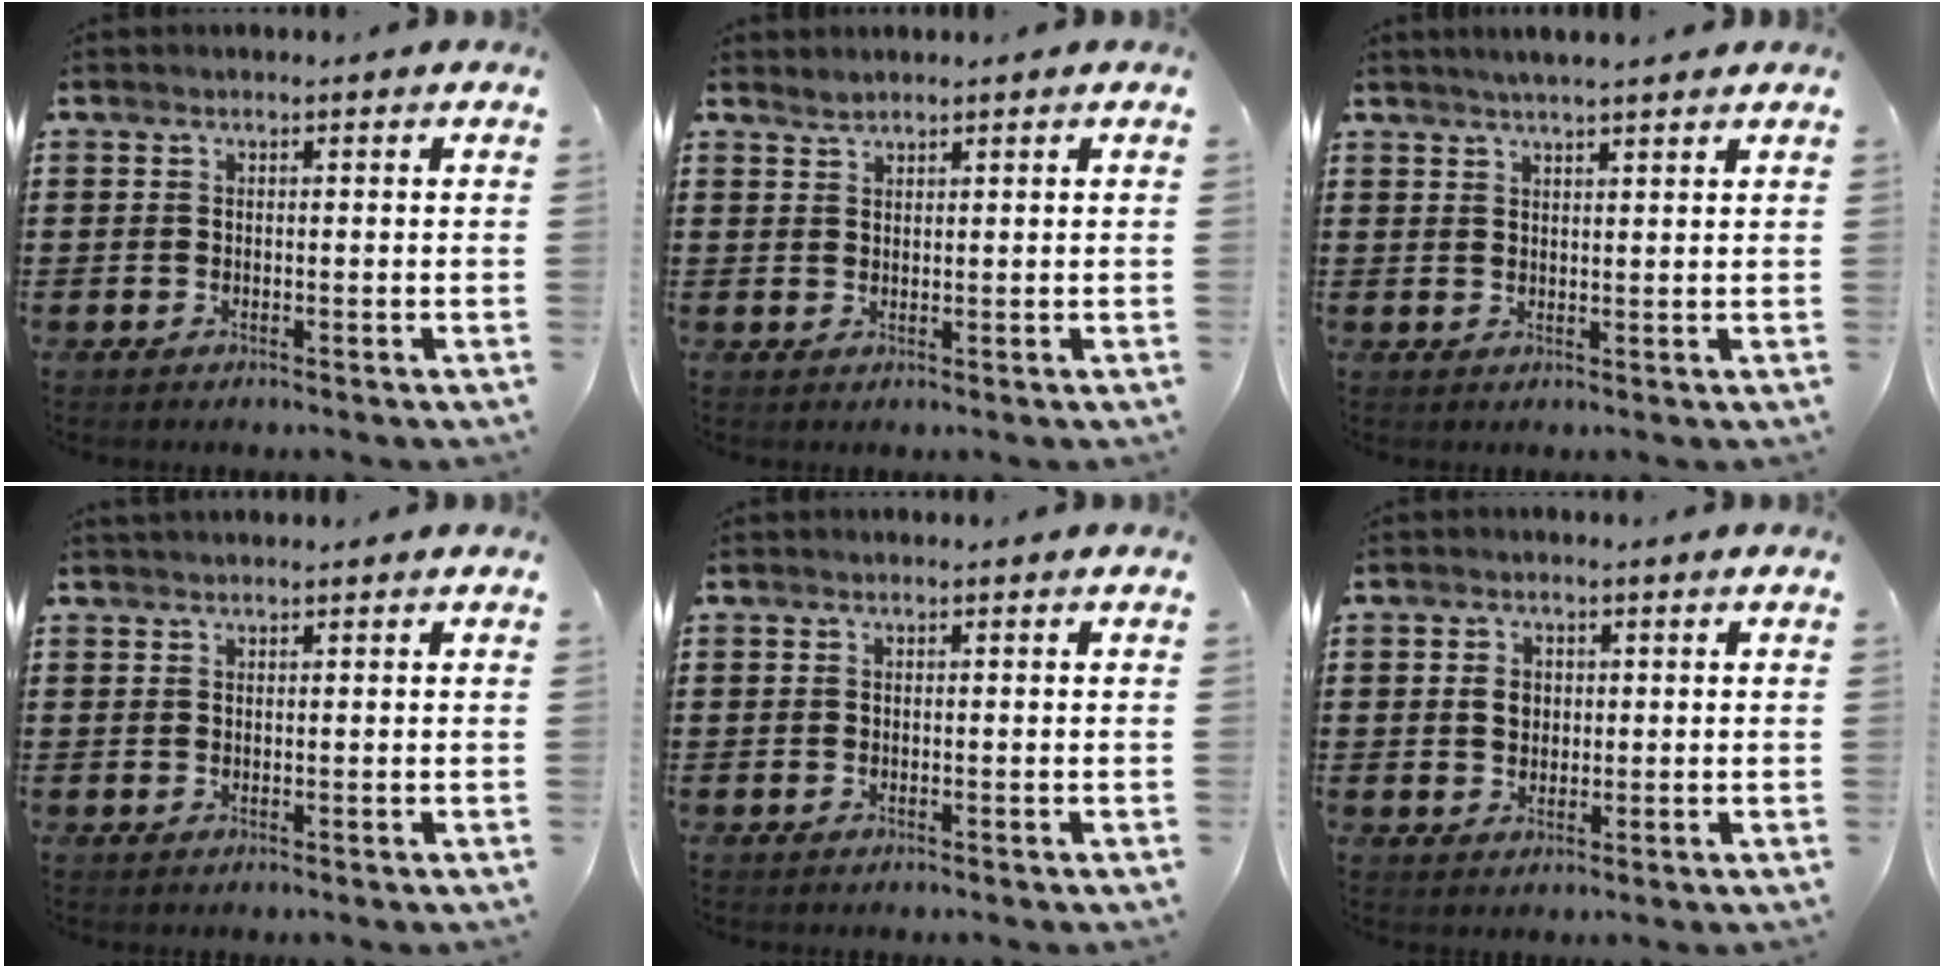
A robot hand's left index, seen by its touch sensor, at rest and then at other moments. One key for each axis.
{"total": 1.1, "fx": 1.1, "fy": 0.2, "fz": 0.1, "tx": -0.006, "ty": 0.000, "tz": 0.022}
{"total": 2.5, "fx": 2.3, "fy": 0.0, "fz": 0.9, "tx": -0.023, "ty": 0.000, "tz": 0.043}
{"total": 0.7, "fx": 0.6, "fy": 0.0, "fz": 0.3, "tx": -0.006, "ty": -0.002, "tz": 0.013}
{"total": 0.0}
{"total": 2.5, "fx": 0.4, "fy": 2.1, "fz": 1.4, "tx": -0.026, "ty": 0.006, "tz": 0.003}